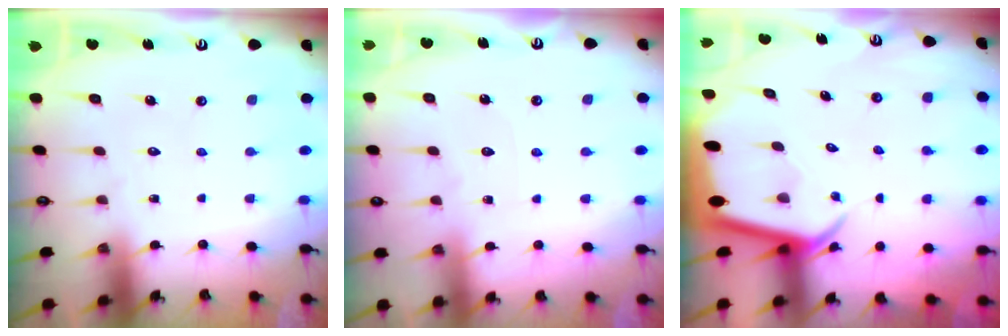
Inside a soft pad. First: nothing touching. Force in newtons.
{"total": 4.4, "press": 4.3, "slide": 0.4}
{"total": 4.6, "press": 4.6, "slide": 0.3}